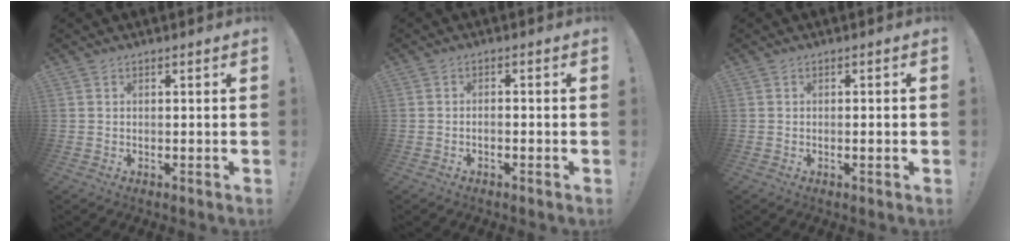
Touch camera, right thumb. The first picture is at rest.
{"total": 1.5, "force": [-1.1, 0.0, 1.0], "torque": [-0.017, 0.000, -0.020]}
{"total": 2.1, "force": [-0.3, 0.0, 2.0], "torque": [-0.027, -0.002, -0.007]}